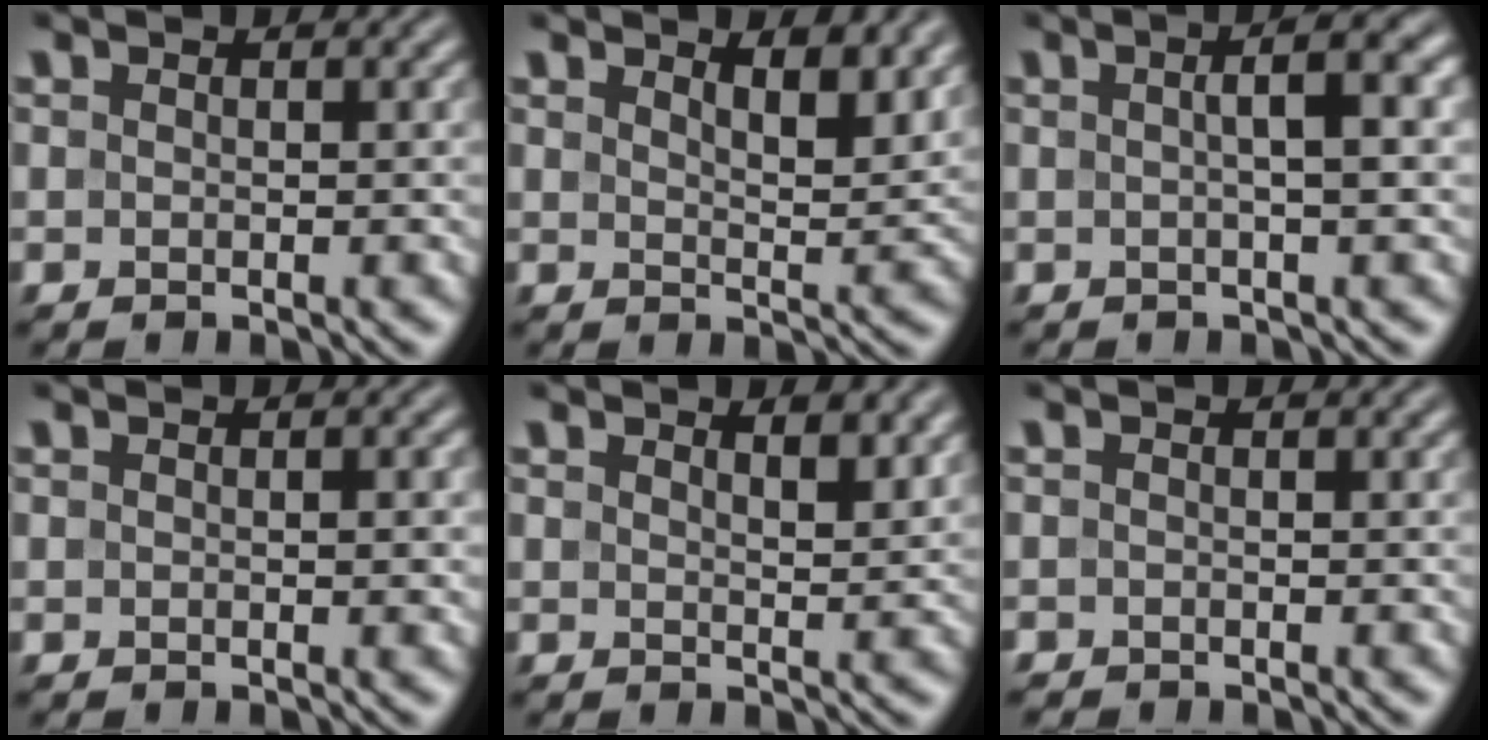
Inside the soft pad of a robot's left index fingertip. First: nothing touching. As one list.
[{"total": 4.1, "force": [2.8, 1.2, 2.7], "torque": [-0.036, -0.002, 0.042]}, {"total": 4.8, "force": [0.7, 1.1, 4.7], "torque": [-0.061, 0.017, 0.006]}, {"total": 0.8, "force": [0.0, 0.1, 0.8], "torque": [-0.010, 0.001, 0.001]}, {"total": 2.5, "force": [1.7, 0.6, 1.6], "torque": [-0.018, -0.003, 0.029]}, {"total": 0.6, "force": [-0.5, 0.1, -0.1], "torque": [0.000, -0.005, -0.010]}]